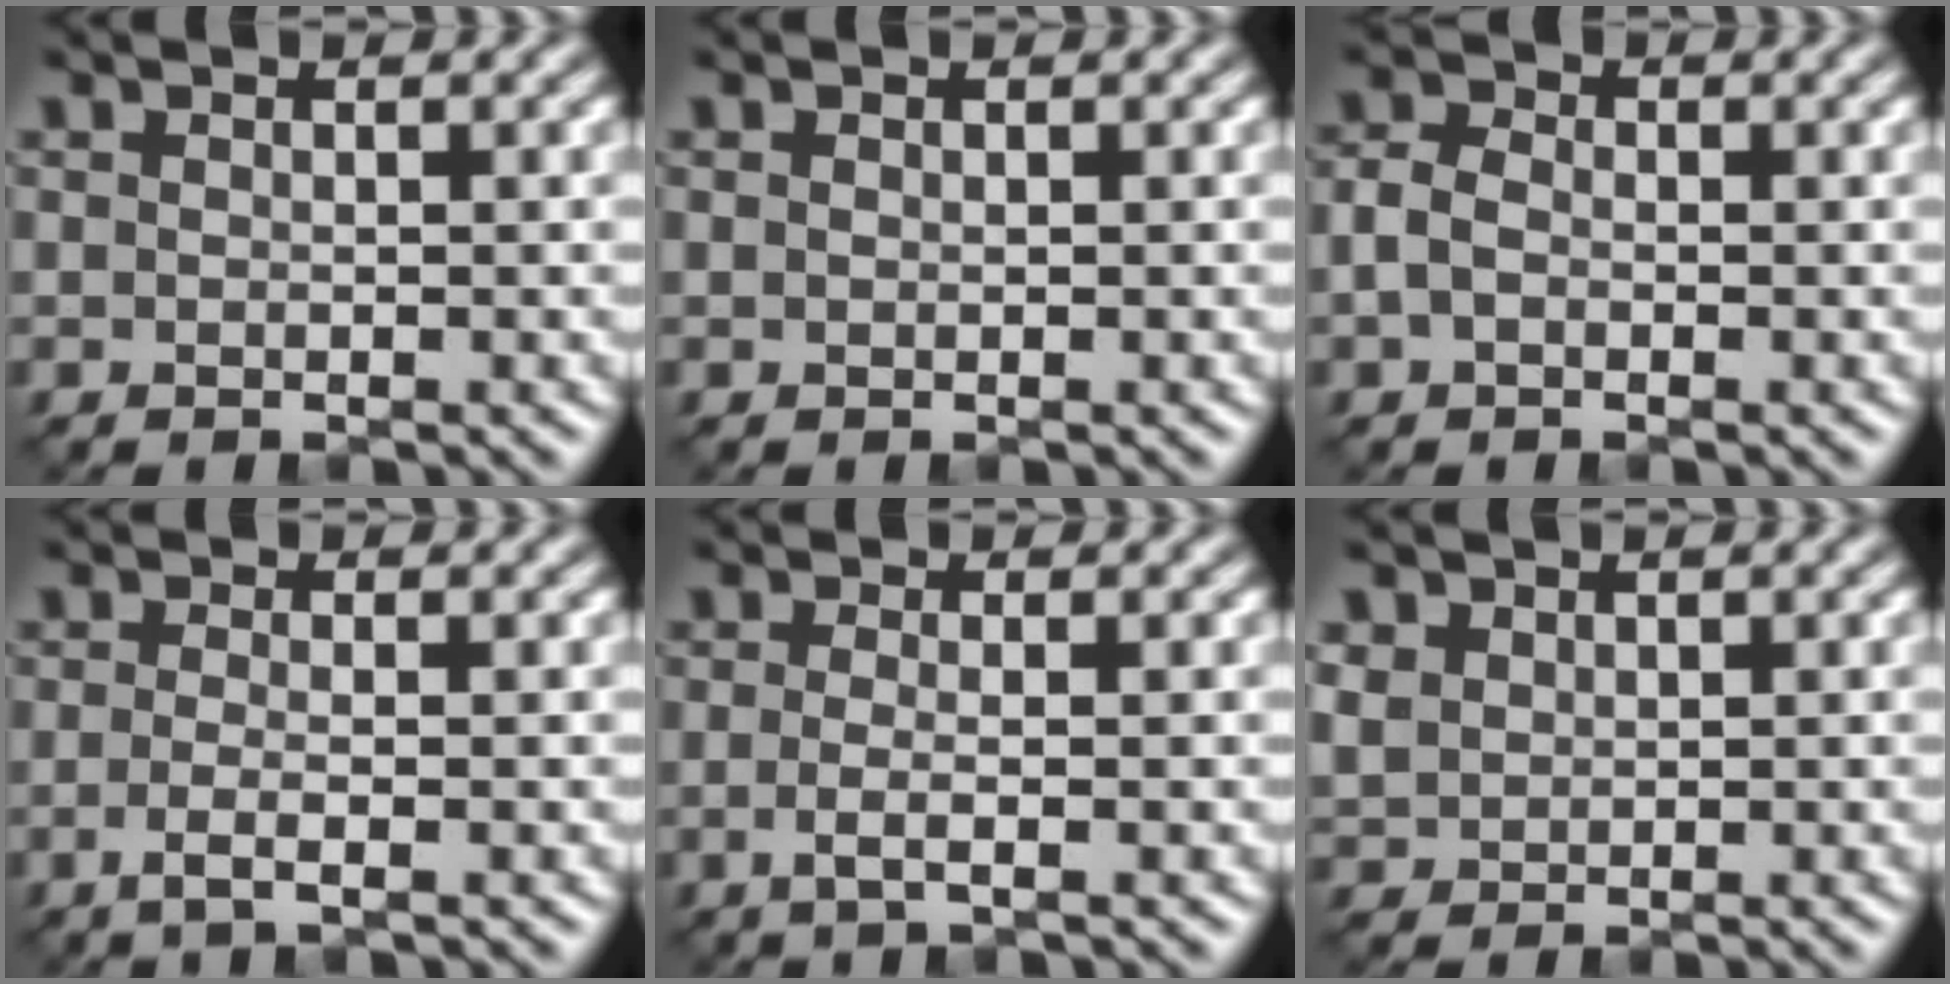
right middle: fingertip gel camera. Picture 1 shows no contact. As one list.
[{"total": 0.0}, {"total": 2.1, "force": [-0.5, 1.6, 1.4], "torque": [-0.031, 0.004, -0.016]}, {"total": 2.0, "force": [-0.7, 0.6, 1.8], "torque": [-0.036, -0.004, -0.019]}, {"total": 2.0, "force": [-0.4, 0.7, 1.8], "torque": [-0.035, -0.006, -0.014]}, {"total": 2.0, "force": [0.8, 1.7, 0.6], "torque": [-0.018, -0.001, 0.020]}]